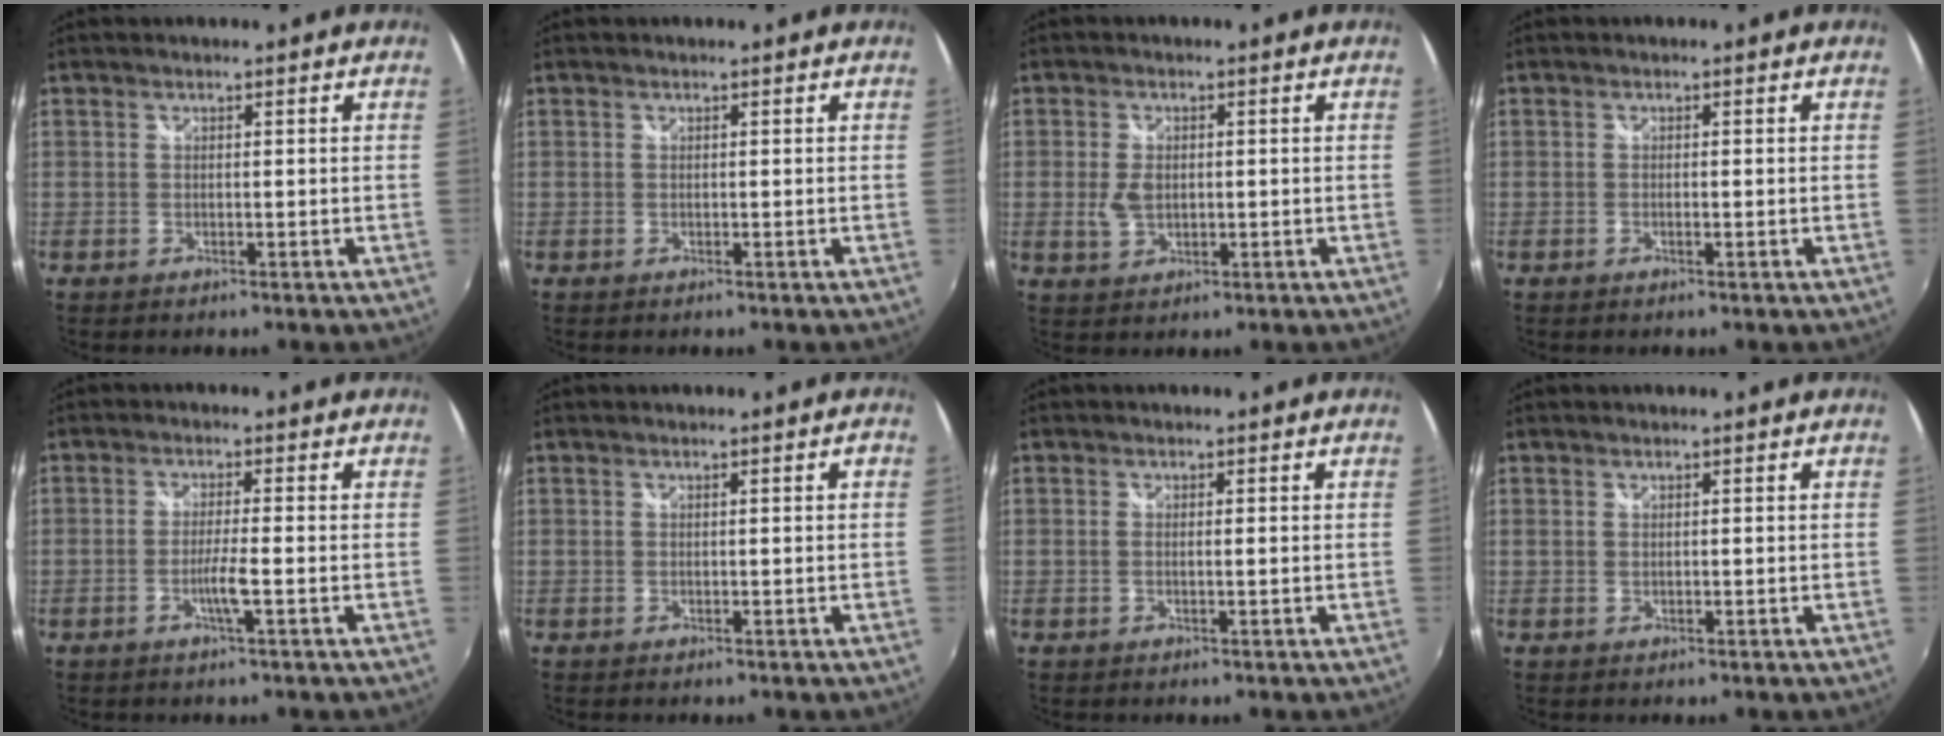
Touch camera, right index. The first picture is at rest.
{"total": 0.0}
{"total": 4.0, "force": [-0.2, 2.7, 2.9], "torque": [-0.061, 0.000, -0.003]}
{"total": 0.6, "force": [-0.3, 0.2, 0.5], "torque": [-0.010, 0.000, -0.007]}
{"total": 3.4, "force": [-1.5, -0.4, 3.1], "torque": [-0.057, -0.005, -0.029]}
{"total": 1.2, "force": [0.0, 0.0, 1.2], "torque": [-0.014, 0.004, -0.001]}
{"total": 1.1, "force": [-0.1, 0.2, 1.1], "torque": [-0.020, 0.000, -0.004]}
{"total": 0.0}